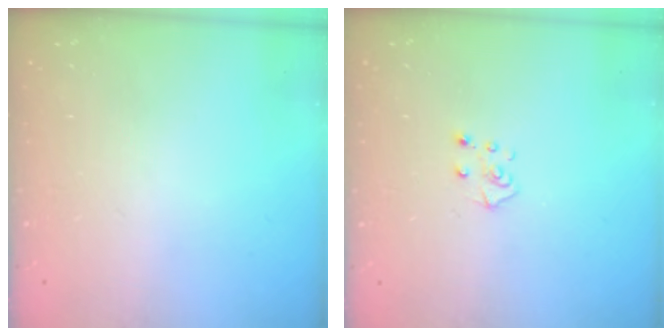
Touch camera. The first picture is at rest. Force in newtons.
{"total": 5.1, "press": 5.1, "slide": 0.4}